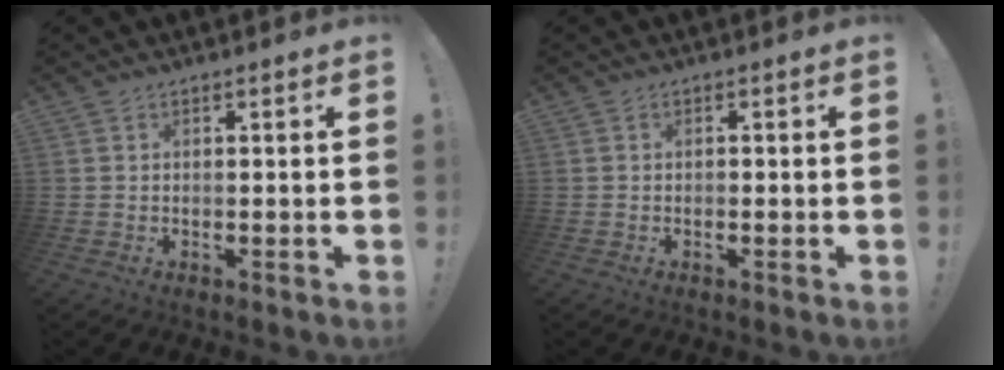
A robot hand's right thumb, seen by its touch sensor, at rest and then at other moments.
{"total": 0.7, "force": [-0.6, 0.2, 0.1], "torque": [-0.002, 0.001, -0.012]}